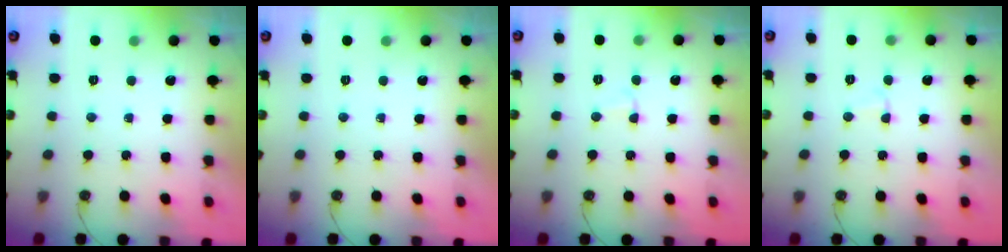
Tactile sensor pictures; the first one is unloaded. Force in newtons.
{"total": 0.0}
{"total": 4.1, "press": 2.8, "slide": 3.0}
{"total": 4.1, "press": 2.8, "slide": 3.0}